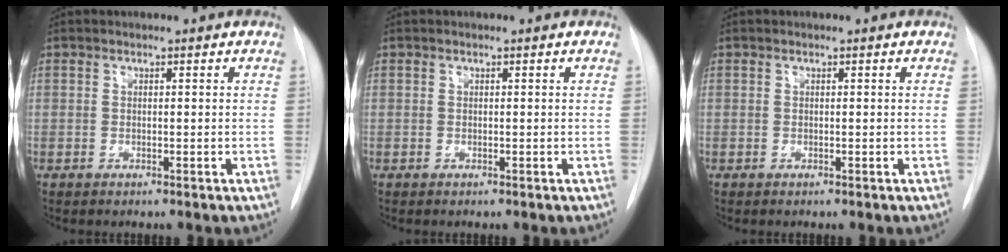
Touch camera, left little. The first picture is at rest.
{"total": 0.0}
{"total": 0.0}